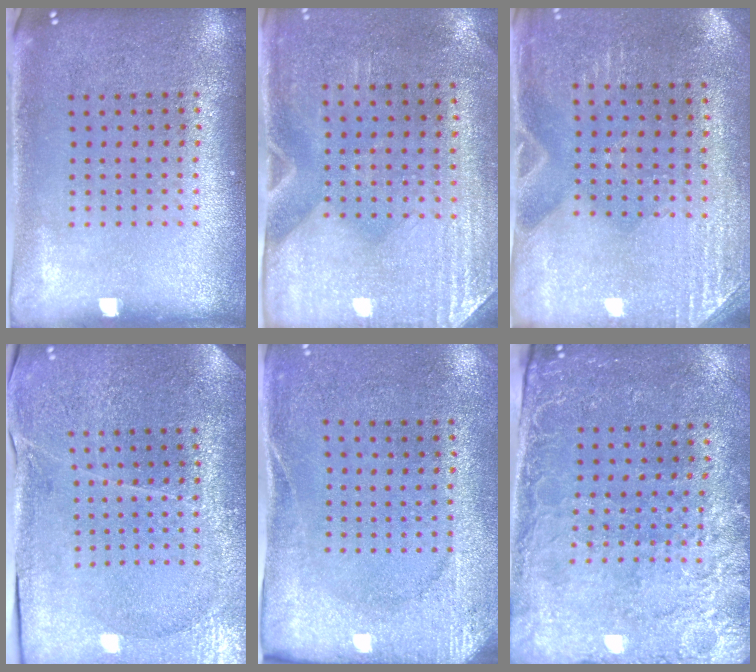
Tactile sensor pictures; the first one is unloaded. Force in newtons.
{"total": 2.9, "press": 2.5, "slide": 1.4}
{"total": 2.8, "press": 2.5, "slide": 1.2}
{"total": 3.7, "press": 3.5, "slide": 1.0}
{"total": 2.6, "press": 2.0, "slide": 1.6}
{"total": 2.7, "press": 2.4, "slide": 1.2}